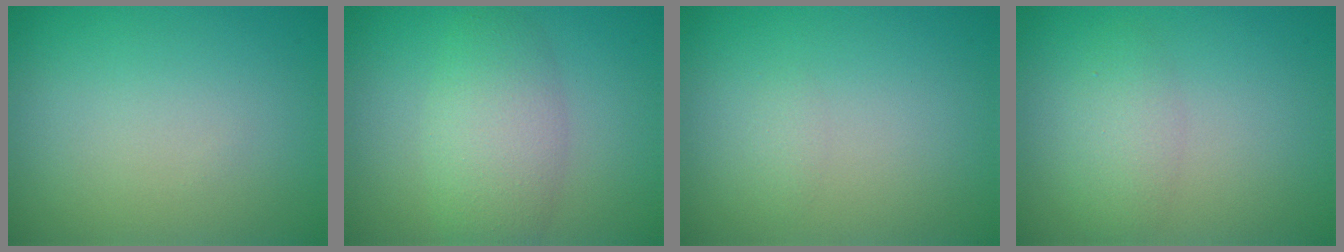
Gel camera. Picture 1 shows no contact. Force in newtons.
{"total": 4.6, "press": 4.6, "slide": 0.3}
{"total": 0.6, "press": 0.6, "slide": 0.0}
{"total": 2.2, "press": 2.1, "slide": 0.2}